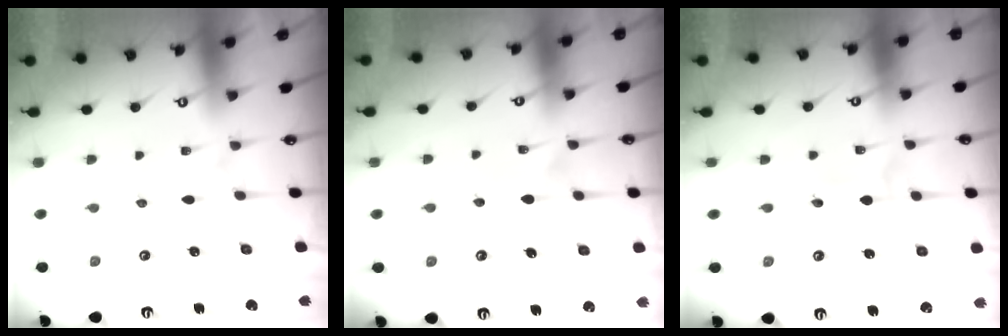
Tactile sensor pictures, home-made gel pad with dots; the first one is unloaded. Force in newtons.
{"total": 6.1, "press": 6.1, "slide": 0.3}
{"total": 2.2, "press": 2.1, "slide": 0.8}